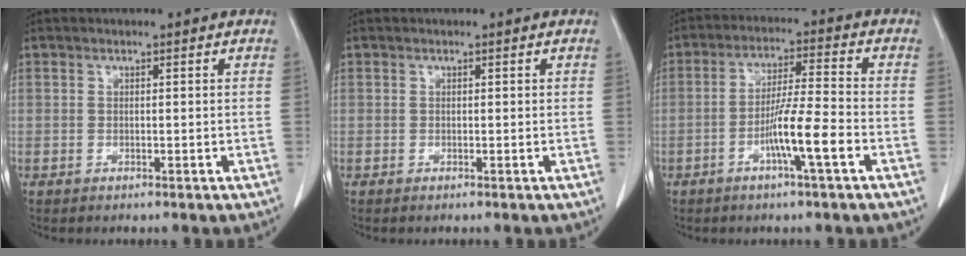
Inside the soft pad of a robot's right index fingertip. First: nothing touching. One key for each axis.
{"total": 0.0}
{"total": 8.1, "fx": -3.3, "fy": -0.3, "fz": 7.4, "tx": -0.135, "ty": -0.001, "tz": -0.061}